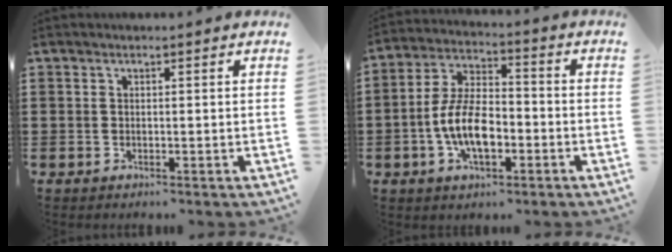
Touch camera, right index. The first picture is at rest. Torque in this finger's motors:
{"motor_torque": [2.14, 0.00, 1.05, 0.21]}